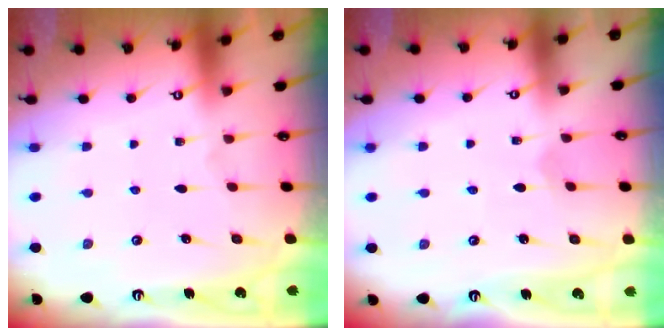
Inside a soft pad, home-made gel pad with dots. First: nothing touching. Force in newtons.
{"total": 0.9, "press": 0.9, "slide": 0.0}